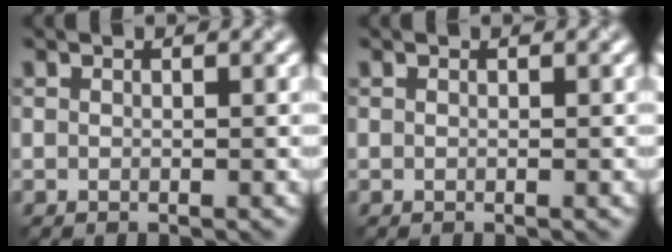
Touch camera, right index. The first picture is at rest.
{"total": 0.0}